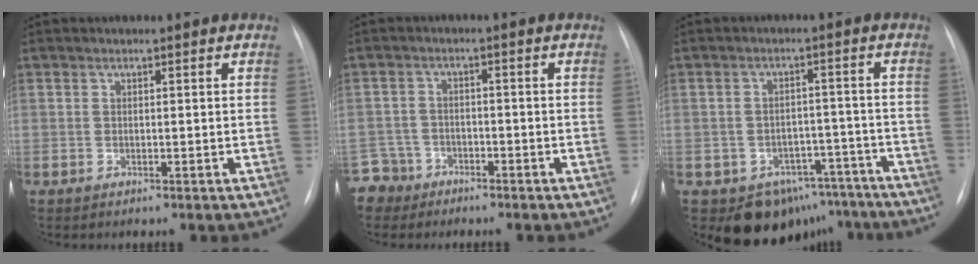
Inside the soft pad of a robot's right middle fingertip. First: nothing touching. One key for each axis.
{"total": 4.8, "fx": -3.6, "fy": 3.1, "fz": -1.0, "tx": 0.023, "ty": 0.006, "tz": -0.073}
{"total": 9.9, "fx": -7.3, "fy": 6.5, "fz": 1.5, "tx": 0.004, "ty": 0.038, "tz": -0.085}